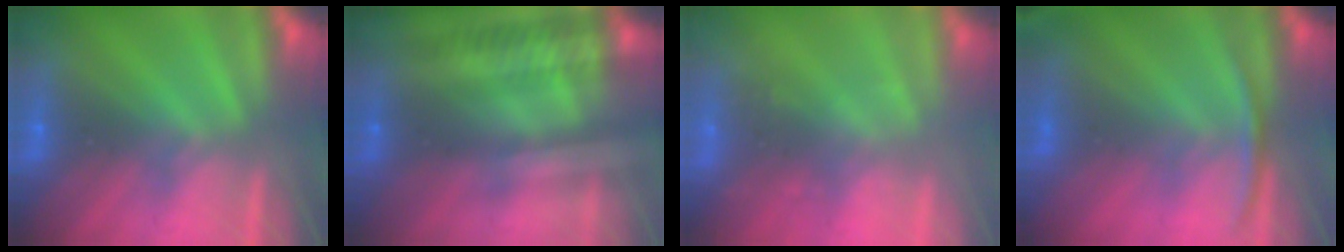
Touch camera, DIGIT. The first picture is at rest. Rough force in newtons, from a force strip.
{"total": 2.4}
{"total": 2.2}
{"total": 2.7}